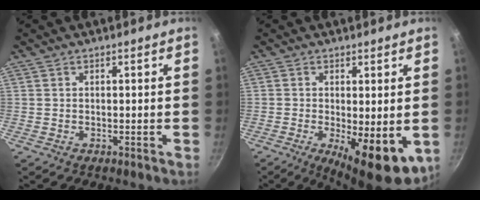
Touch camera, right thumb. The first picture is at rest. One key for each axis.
{"total": 11.0, "fx": -2.5, "fy": 3.8, "fz": 10.0, "tx": -0.127, "ty": -0.011, "tz": -0.021}